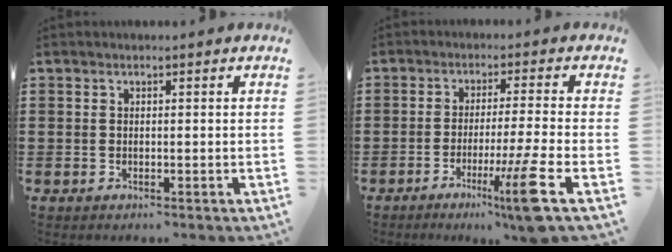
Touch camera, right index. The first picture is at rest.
{"total": 9.6, "force": [-4.1, -1.3, 8.6], "torque": [-0.142, -0.018, -0.071]}